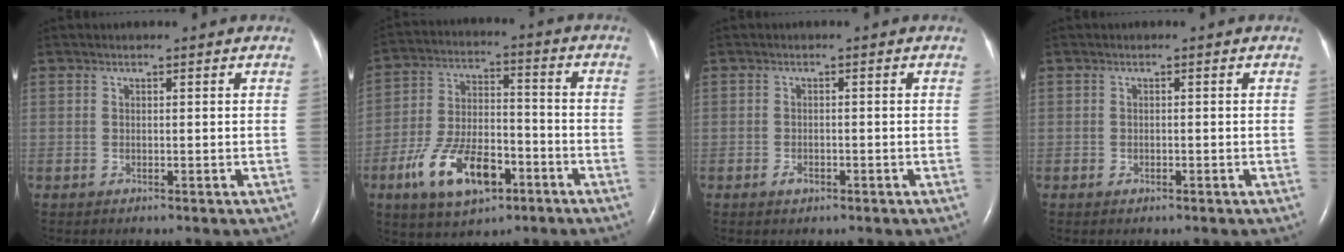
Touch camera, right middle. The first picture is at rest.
{"total": 13.2, "force": [-6.5, 6.0, 9.7], "torque": [-0.196, 0.008, -0.110]}
{"total": 1.4, "force": [-0.8, 0.7, 0.8], "torque": [-0.018, 0.001, -0.012]}
{"total": 0.6, "force": [-0.3, 0.3, 0.3], "torque": [-0.004, 0.001, -0.004]}